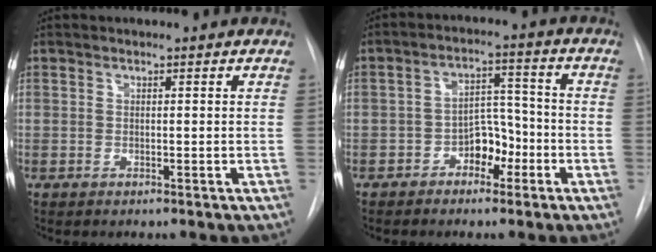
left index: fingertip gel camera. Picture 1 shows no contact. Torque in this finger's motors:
{"motor_torque": [0.07, 0.03, 0.08, 0.02]}